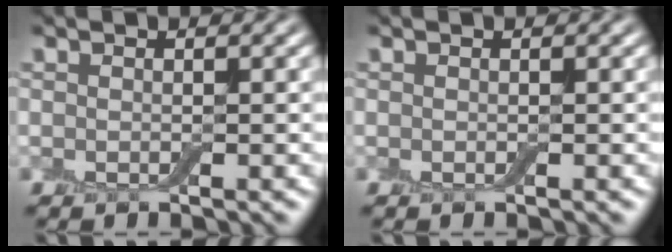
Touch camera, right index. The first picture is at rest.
{"total": 0.0}